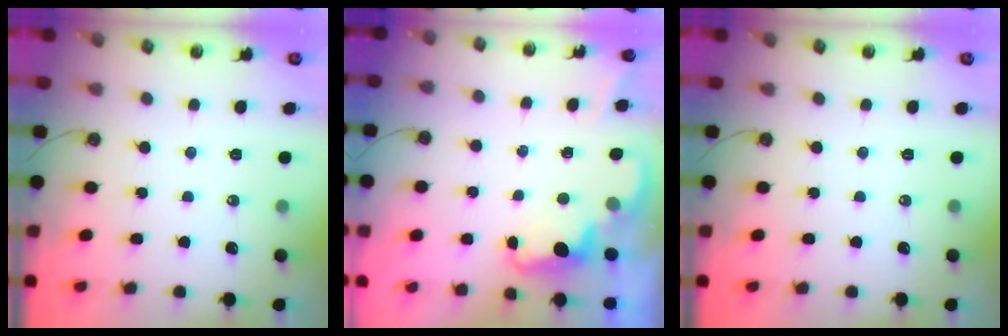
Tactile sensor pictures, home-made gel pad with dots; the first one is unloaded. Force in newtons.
{"total": 2.1, "press": 2.1, "slide": 0.5}
{"total": 0.0}